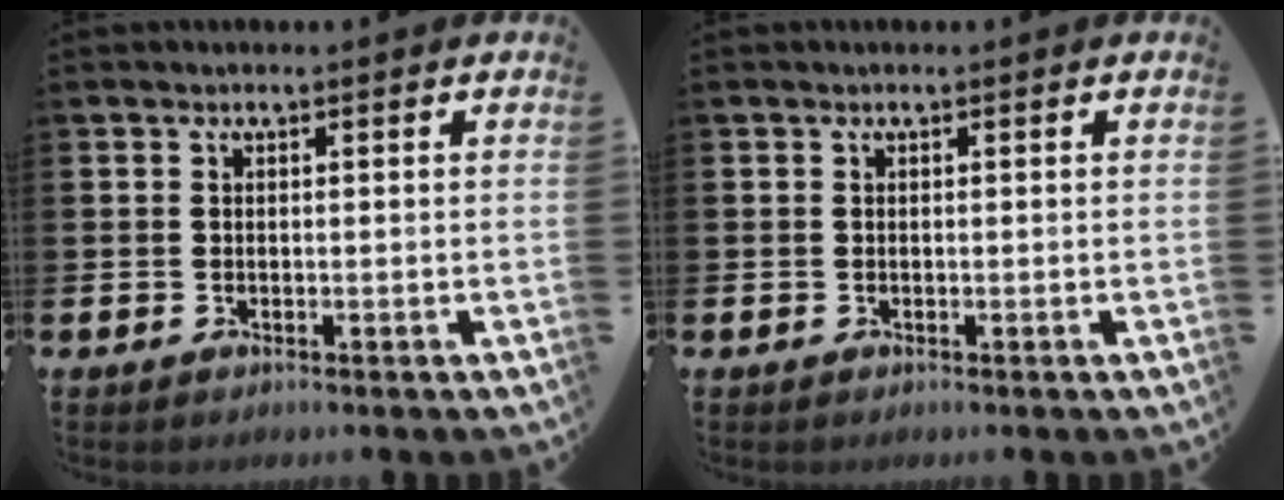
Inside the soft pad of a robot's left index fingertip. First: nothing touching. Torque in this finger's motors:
{"motor_torque": [0.00, 0.00, 0.00, 0.00]}